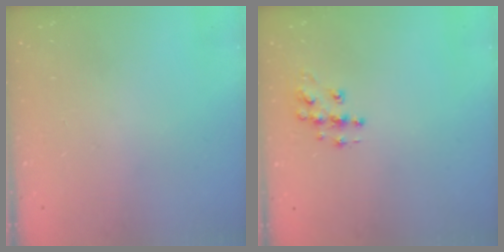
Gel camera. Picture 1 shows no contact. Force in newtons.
{"total": 8.7, "press": 8.7, "slide": 0.5}